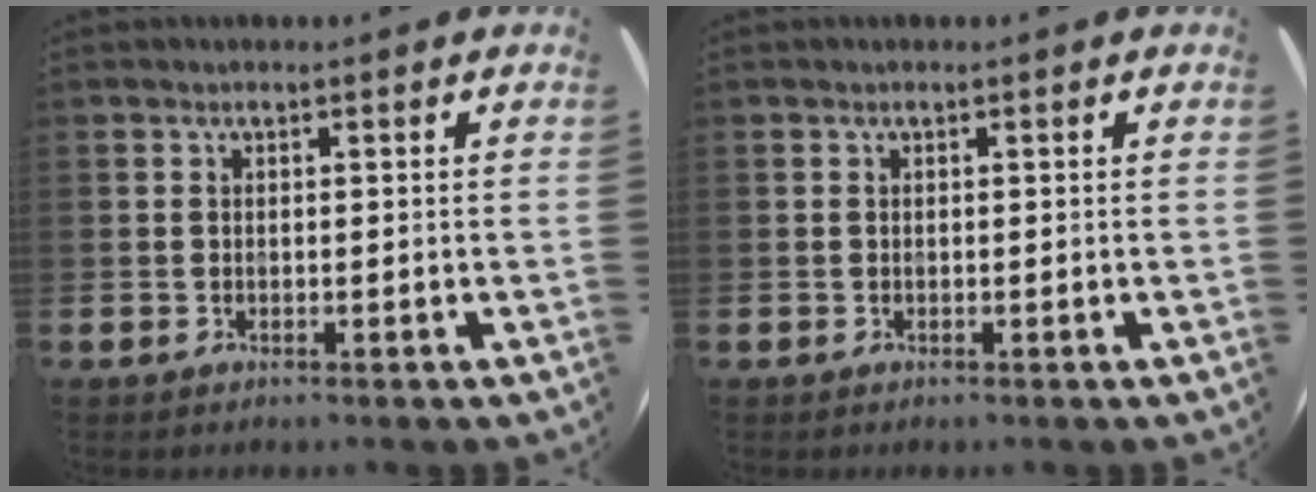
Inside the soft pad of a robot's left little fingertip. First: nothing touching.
{"total": 0.0}